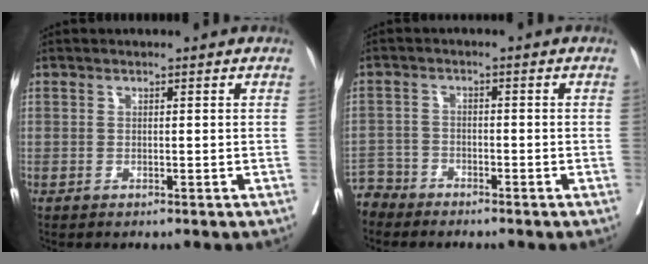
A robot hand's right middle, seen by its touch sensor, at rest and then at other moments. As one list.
[{"total": 4.3, "force": [-4.0, 1.4, -0.9], "torque": [0.019, -0.005, -0.082]}]